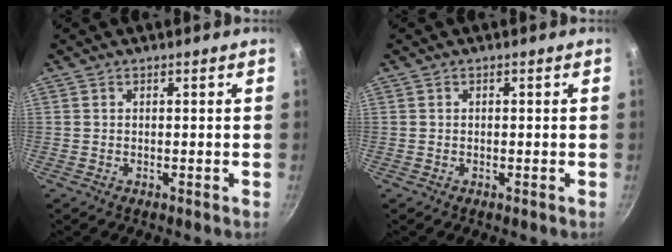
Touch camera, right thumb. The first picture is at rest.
{"total": 0.0}